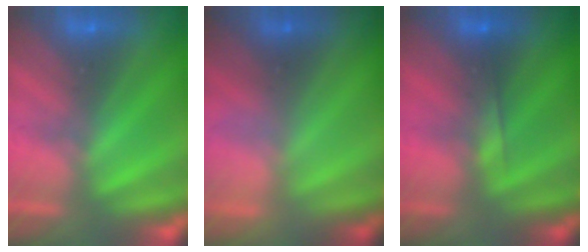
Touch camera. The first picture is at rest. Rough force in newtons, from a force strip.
{"total": 2.4}
{"total": 3.9}